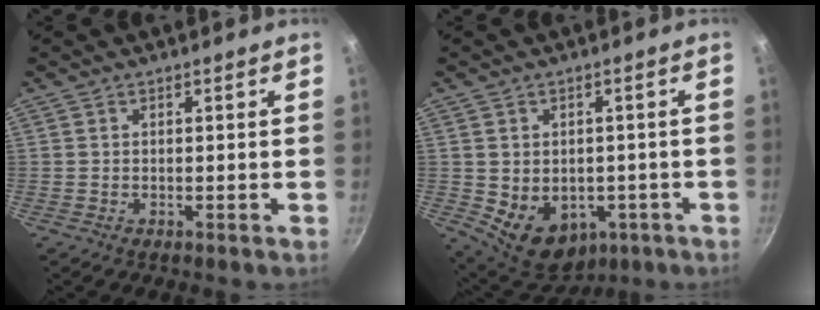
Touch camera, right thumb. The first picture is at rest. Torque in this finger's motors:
{"motor_torque": [-0.29, 0.75, 0.29, 0.54, 0.22]}